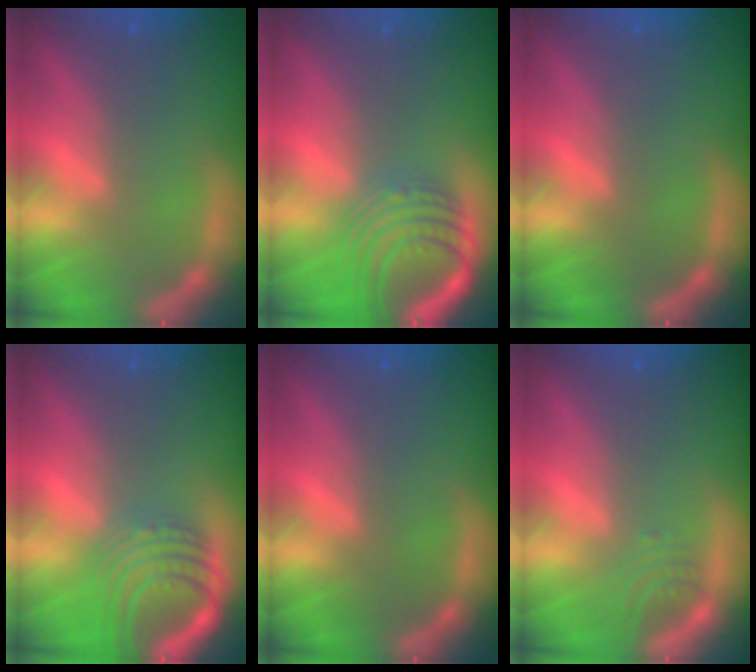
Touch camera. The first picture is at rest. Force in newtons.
{"total": 8.5}
{"total": 0.0}
{"total": 8.1}
{"total": 0.0}
{"total": 2.0}